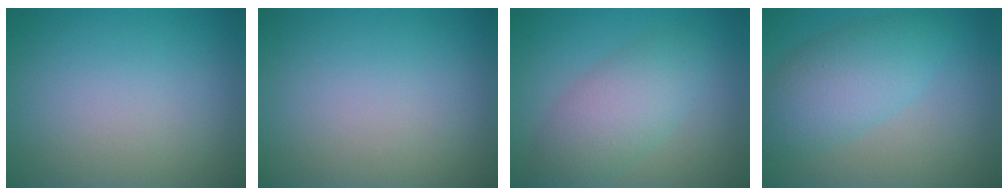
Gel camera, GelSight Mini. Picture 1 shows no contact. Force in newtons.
{"total": 0.0}
{"total": 6.1, "press": 6.1, "slide": 0.1}
{"total": 5.2, "press": 5.2, "slide": 0.1}